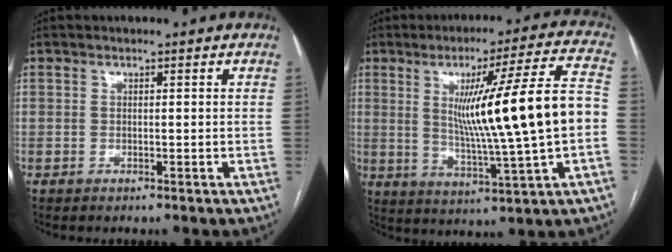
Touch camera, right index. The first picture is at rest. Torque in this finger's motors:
{"motor_torque": [1.78, 0.36, 0.71, 0.21]}